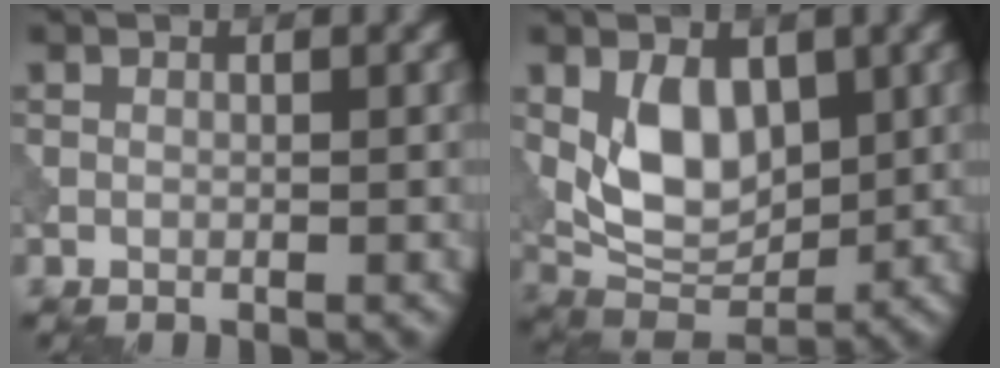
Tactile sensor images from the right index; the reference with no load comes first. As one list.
[{"total": 5.8, "force": [1.1, 3.6, 4.4], "torque": [-0.075, -0.010, 0.024]}]